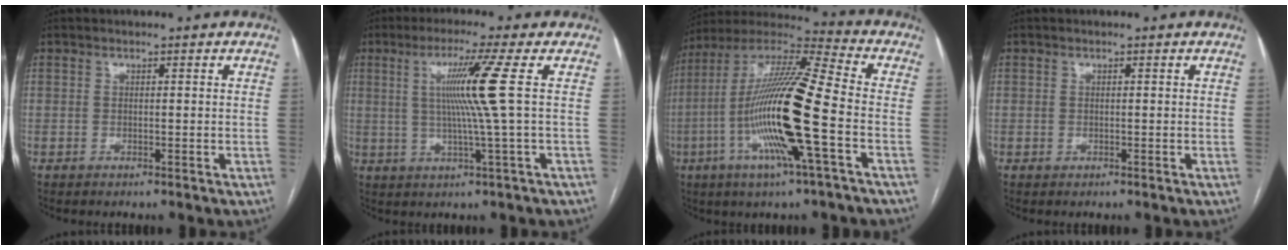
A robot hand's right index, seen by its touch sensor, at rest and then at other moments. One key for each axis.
{"total": 8.5, "fx": 1.4, "fy": -2.6, "fz": 8.0, "tx": -0.146, "ty": 0.000, "tz": 0.037}
{"total": 19.5, "fx": -4.7, "fy": 0.6, "fz": 18.9, "tx": -0.375, "ty": -0.009, "tz": -0.097}
{"total": 0.6, "fx": 0.0, "fy": 0.6, "fz": 0.1, "tx": 0.000, "ty": 0.004, "tz": -0.001}